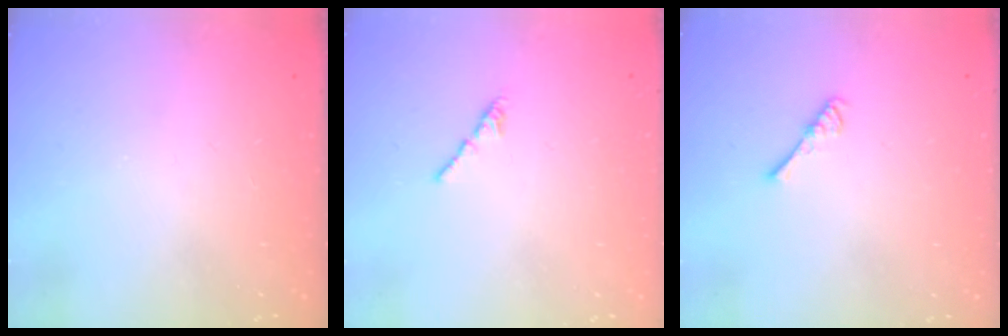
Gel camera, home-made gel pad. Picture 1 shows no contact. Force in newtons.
{"total": 1.3, "press": 1.2, "slide": 0.4}
{"total": 2.6, "press": 2.6, "slide": 0.5}